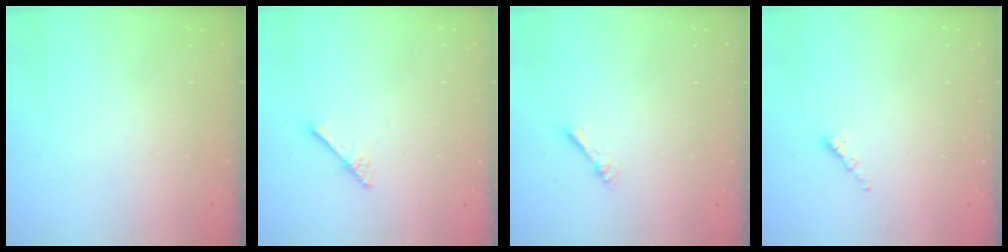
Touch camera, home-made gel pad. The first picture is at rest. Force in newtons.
{"total": 2.9, "press": 2.9, "slide": 0.2}
{"total": 2.4, "press": 2.4, "slide": 0.2}
{"total": 1.4, "press": 1.2, "slide": 0.6}